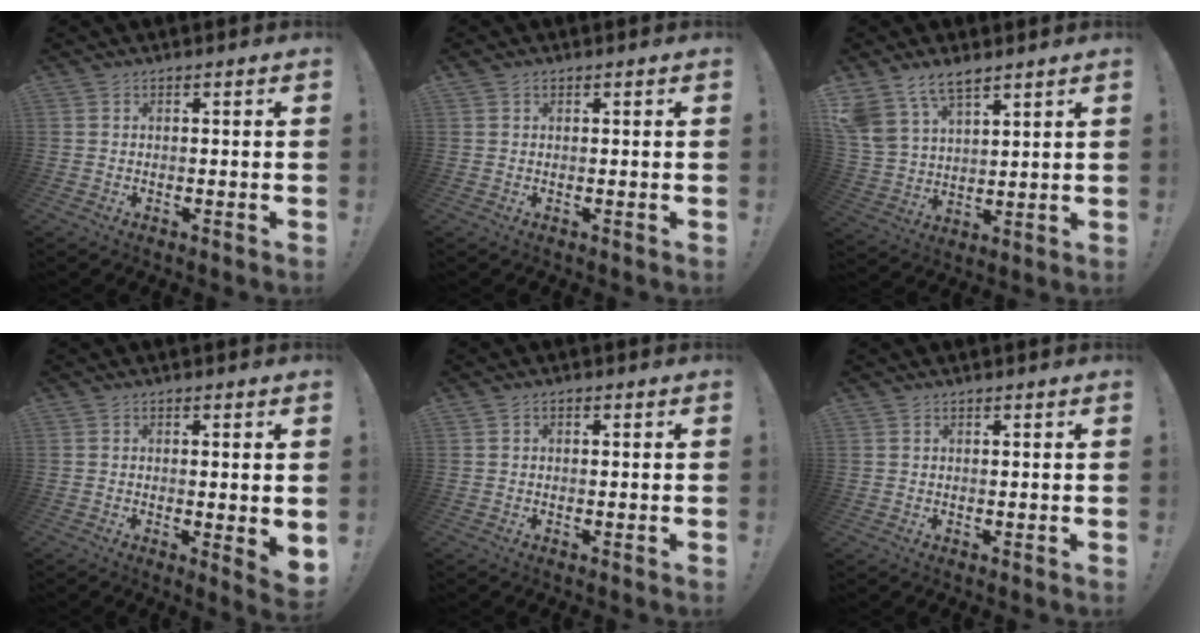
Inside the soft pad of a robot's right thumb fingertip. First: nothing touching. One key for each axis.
{"total": 0.7, "fx": 0.3, "fy": 0.6, "fz": 0.0, "tx": -0.002, "ty": 0.001, "tz": 0.007}
{"total": 10.7, "fx": 7.9, "fy": 5.5, "fz": 4.8, "tx": -0.094, "ty": -0.044, "tz": 0.157}
{"total": 3.9, "fx": 1.1, "fy": 0.7, "fz": 3.7, "tx": -0.039, "ty": -0.016, "tz": 0.022}
{"total": 0.9, "fx": 0.1, "fy": 0.7, "fz": 0.5, "tx": -0.001, "ty": 0.000, "tz": -0.001}
{"total": 1.6, "fx": 0.9, "fy": 1.3, "fz": 0.0, "tx": 0.007, "ty": -0.009, "tz": 0.015}